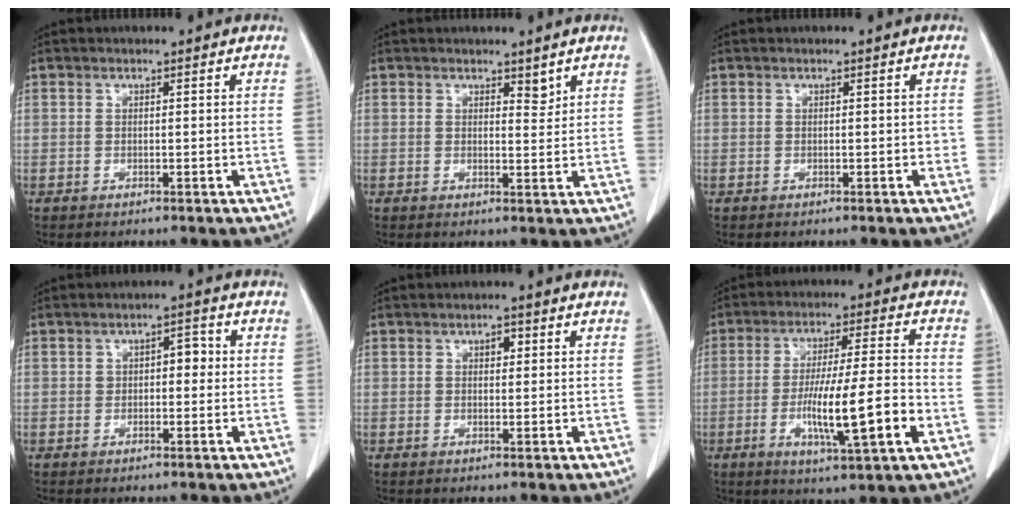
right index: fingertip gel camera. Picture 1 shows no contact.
{"total": 1.8, "force": [1.4, 0.7, 0.9], "torque": [-0.010, -0.009, 0.022]}
{"total": 0.7, "force": [-0.1, 0.5, 0.5], "torque": [0.000, 0.004, -0.001]}
{"total": 2.8, "force": [0.3, 1.6, 2.3], "torque": [-0.025, 0.021, 0.003]}
{"total": 1.6, "force": [0.6, 0.9, 1.2], "torque": [-0.017, 0.002, 0.008]}
{"total": 13.2, "force": [-3.6, 0.7, 12.7], "torque": [-0.217, -0.007, -0.059]}